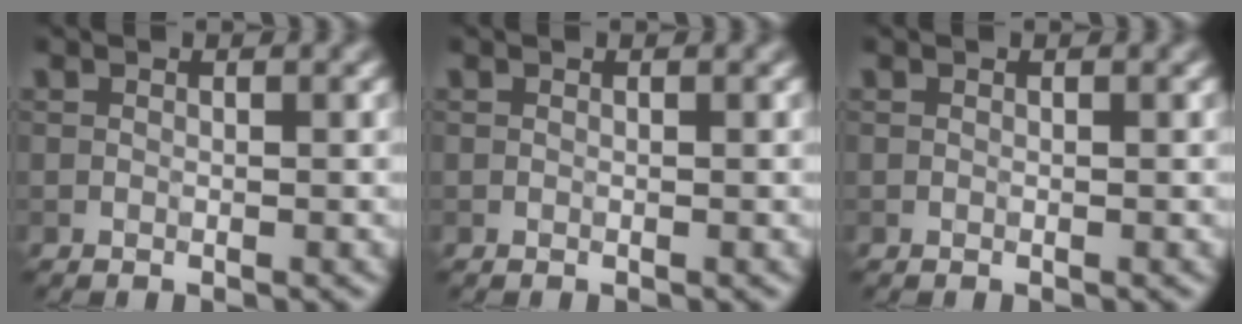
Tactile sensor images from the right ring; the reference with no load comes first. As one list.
[{"total": 0.0}, {"total": 0.0}]